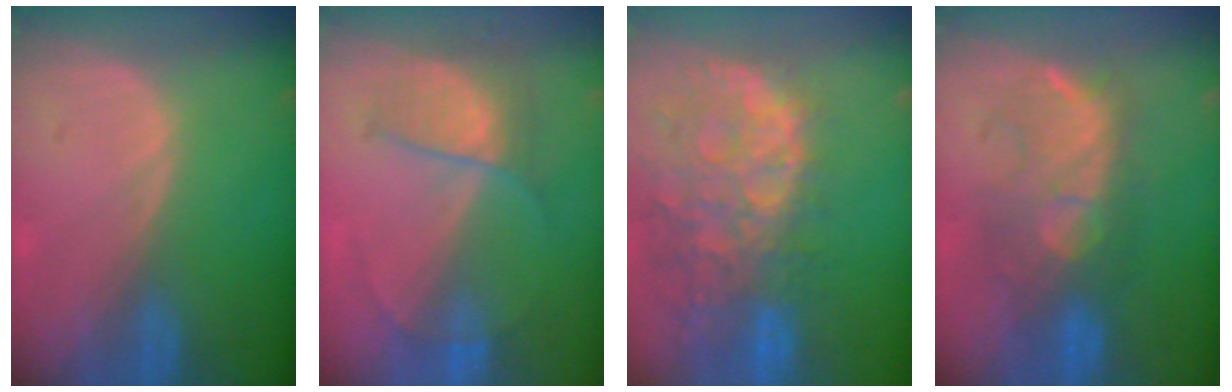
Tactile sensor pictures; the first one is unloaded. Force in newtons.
{"total": 6.3, "press": 5.6, "slide": 2.8}
{"total": 13.7, "press": 11.0, "slide": 8.1}
{"total": 8.6, "press": 8.5, "slide": 0.7}